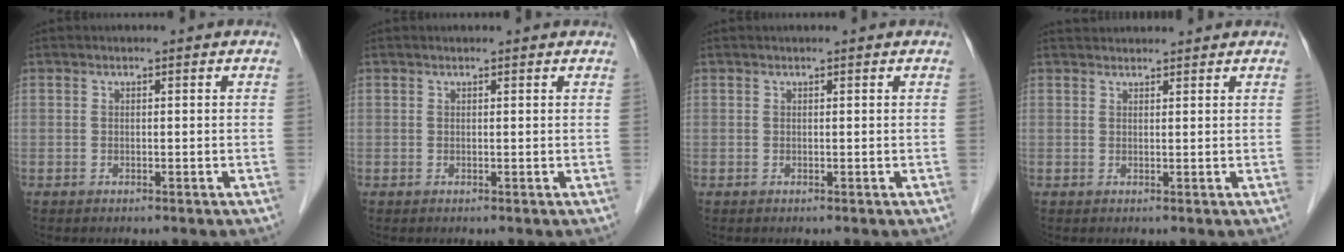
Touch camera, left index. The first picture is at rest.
{"total": 1.8, "force": [1.7, 0.3, 0.5], "torque": [-0.013, 0.016, 0.017]}
{"total": 0.9, "force": [0.8, 0.0, 0.4], "torque": [-0.008, 0.010, 0.010]}
{"total": 4.3, "force": [4.2, 0.6, 0.7], "torque": [-0.012, 0.035, 0.060]}